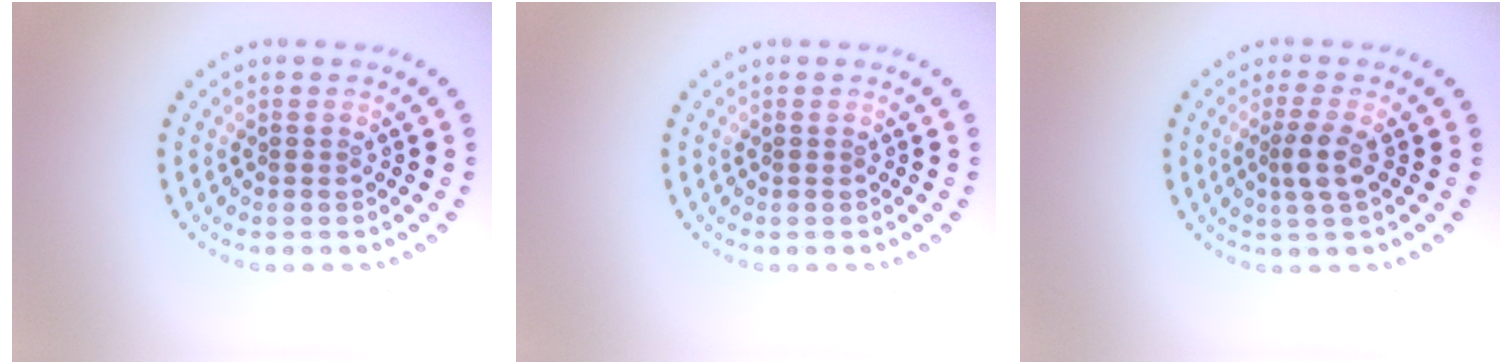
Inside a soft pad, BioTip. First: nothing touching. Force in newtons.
{"total": 0.0}
{"total": 2.2, "press": 1.8, "slide": 1.3}